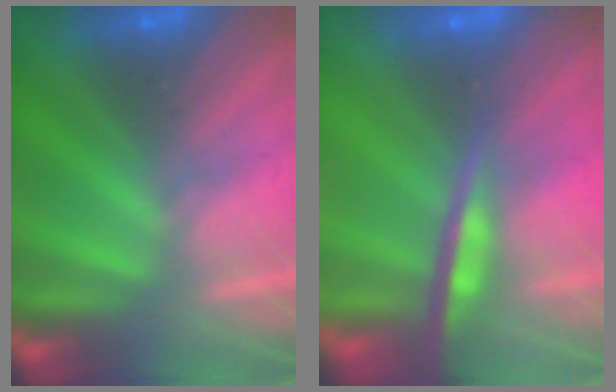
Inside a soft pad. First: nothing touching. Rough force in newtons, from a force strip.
{"total": 7.7}